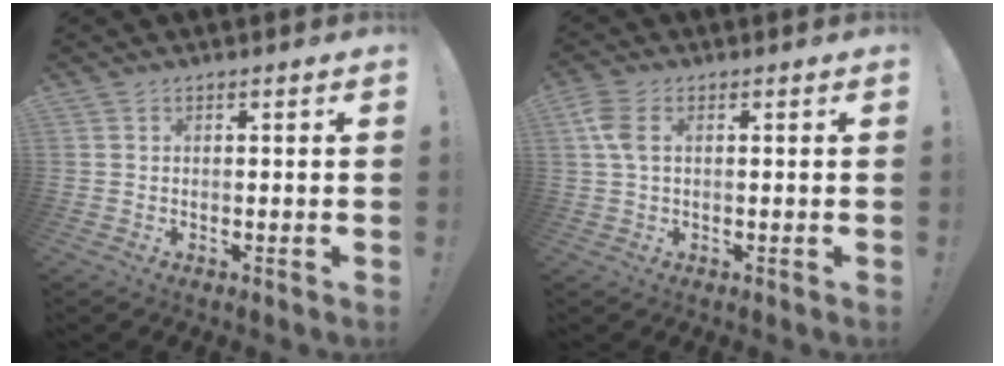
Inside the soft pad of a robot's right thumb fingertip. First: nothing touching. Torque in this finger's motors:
{"motor_torque": [0.00, 0.10, 0.62, -0.04, 0.20]}